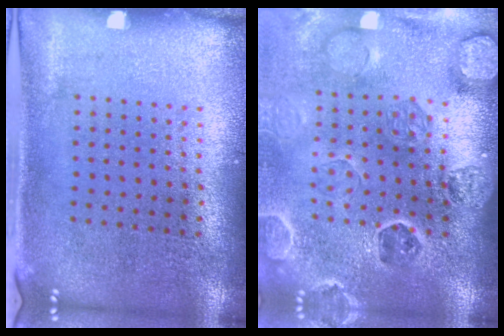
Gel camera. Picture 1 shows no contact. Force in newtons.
{"total": 2.7, "press": 2.7, "slide": 0.3}